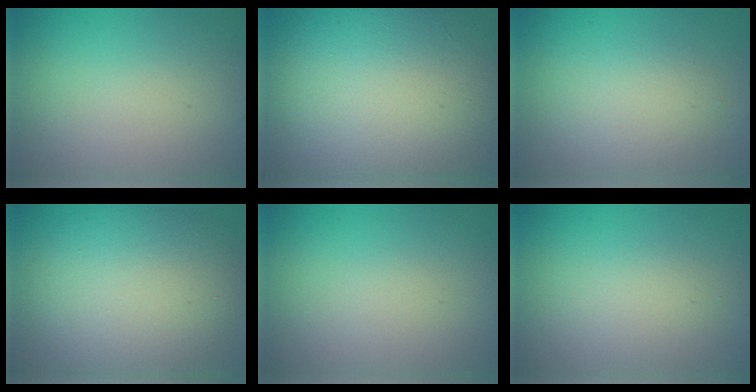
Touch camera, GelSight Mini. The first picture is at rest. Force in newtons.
{"total": 17.1, "press": 17.1, "slide": 1.0}
{"total": 2.6, "press": 2.6, "slide": 0.2}
{"total": 10.5, "press": 10.5, "slide": 0.6}
{"total": 0.7, "press": 0.7, "slide": 0.1}
{"total": 1.9, "press": 1.8, "slide": 0.2}